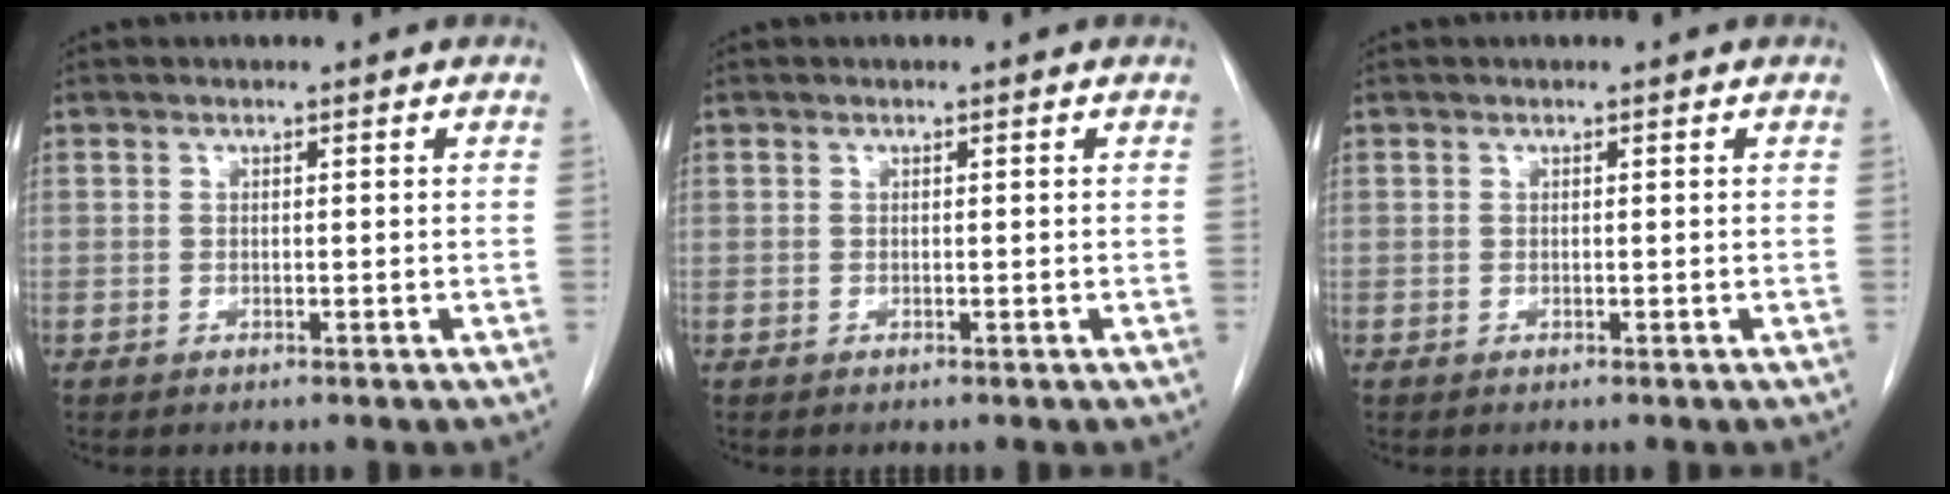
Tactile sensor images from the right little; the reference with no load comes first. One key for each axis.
{"total": 0.0}
{"total": 0.0}